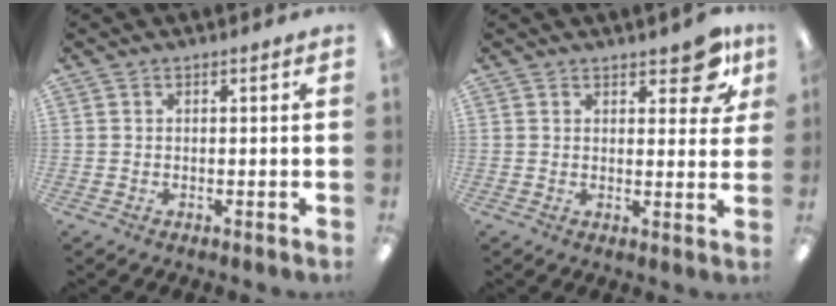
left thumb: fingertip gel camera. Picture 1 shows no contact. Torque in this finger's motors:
{"motor_torque": [0.02, 0.16, -0.03, -0.07, 0.04]}